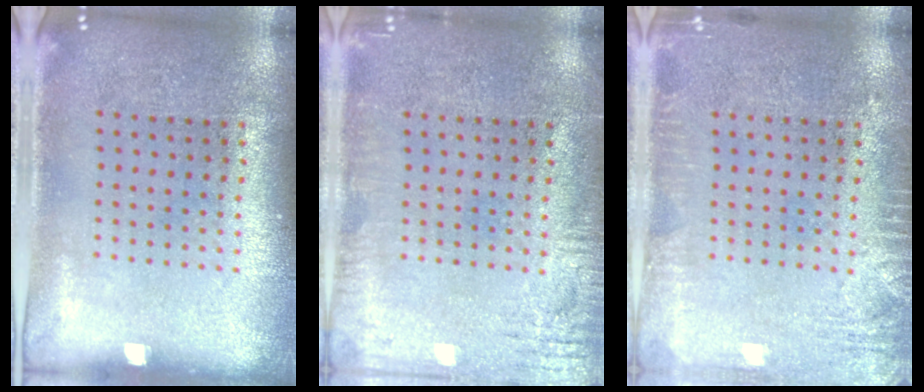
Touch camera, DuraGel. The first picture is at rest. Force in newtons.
{"total": 2.7, "press": 2.7, "slide": 0.2}
{"total": 2.5, "press": 2.5, "slide": 0.4}